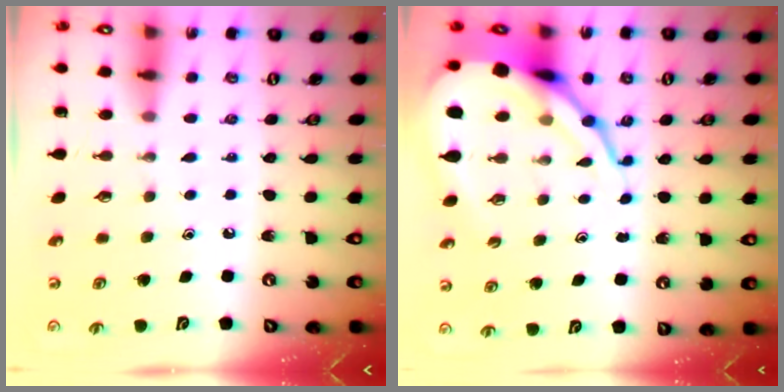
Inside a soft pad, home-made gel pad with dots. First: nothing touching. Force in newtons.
{"total": 15.2, "press": 15.1, "slide": 1.5}